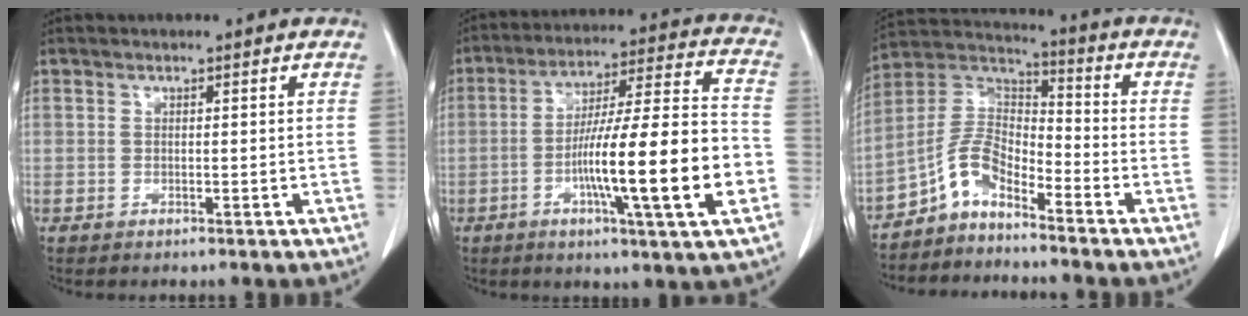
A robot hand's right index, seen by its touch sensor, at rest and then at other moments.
{"total": 19.0, "force": [-5.0, 0.4, 18.3], "torque": [-0.285, 0.003, -0.080]}
{"total": 7.7, "force": [-5.4, 3.1, 4.5], "torque": [-0.098, 0.026, -0.112]}